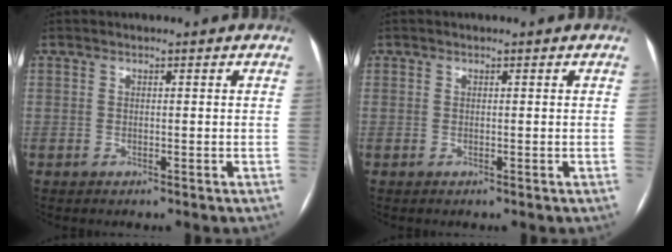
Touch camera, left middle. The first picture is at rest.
{"total": 0.0}